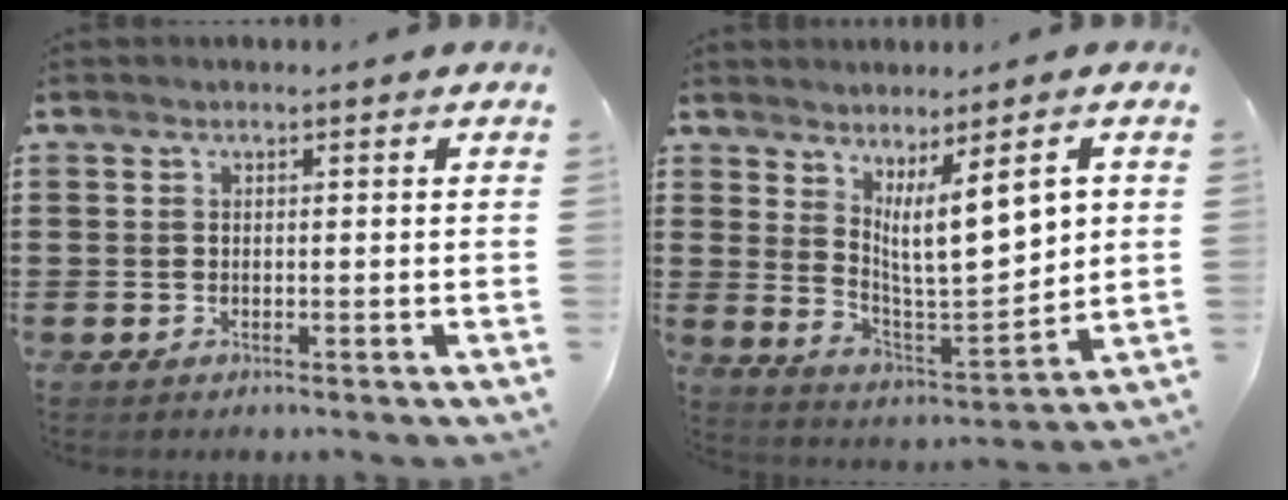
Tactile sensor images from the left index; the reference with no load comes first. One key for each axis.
{"total": 9.8, "fx": 5.2, "fy": 2.2, "fz": 8.1, "tx": -0.138, "ty": -0.029, "tz": 0.087}